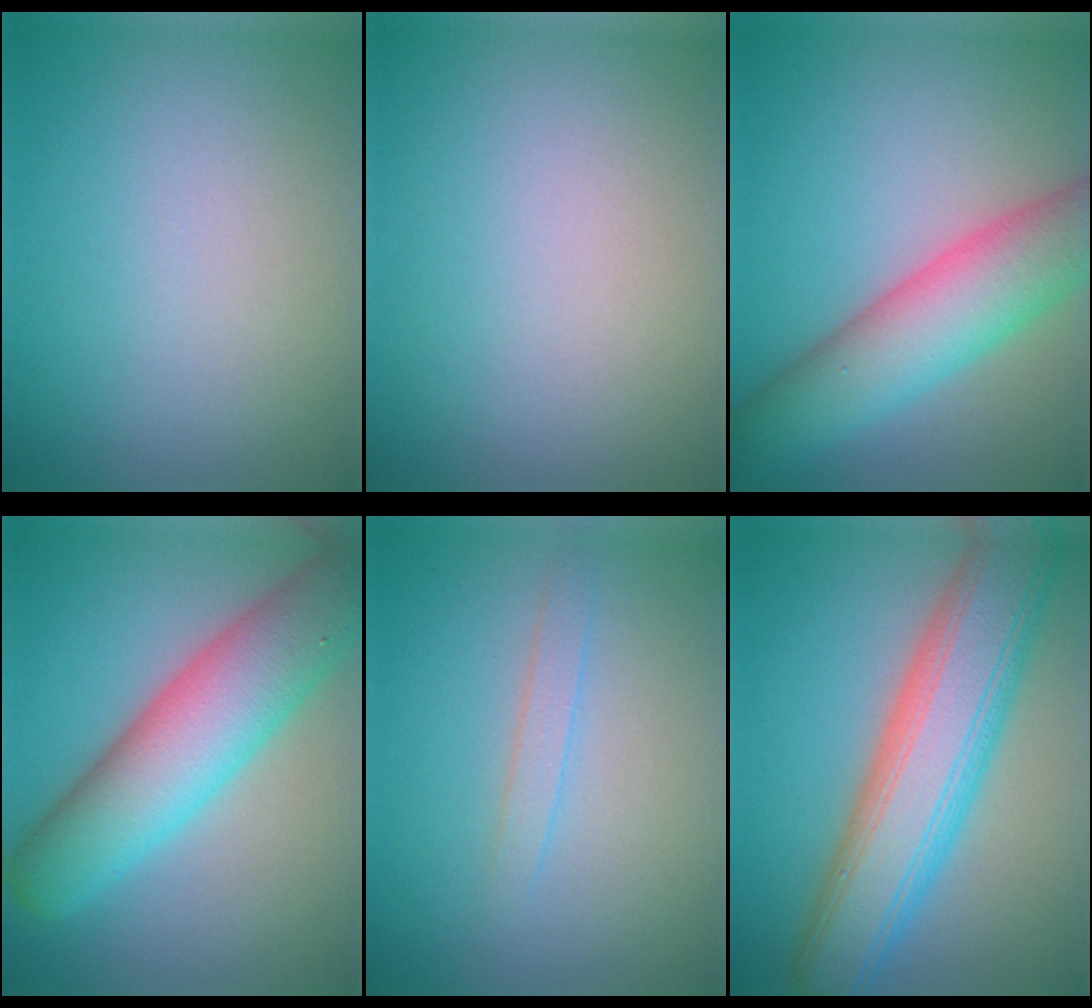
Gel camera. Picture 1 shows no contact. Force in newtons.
{"total": 0.0}
{"total": 8.4, "press": 8.4, "slide": 0.3}
{"total": 9.5, "press": 9.5, "slide": 0.5}
{"total": 1.4, "press": 1.4, "slide": 0.1}
{"total": 10.1, "press": 10.1, "slide": 0.4}